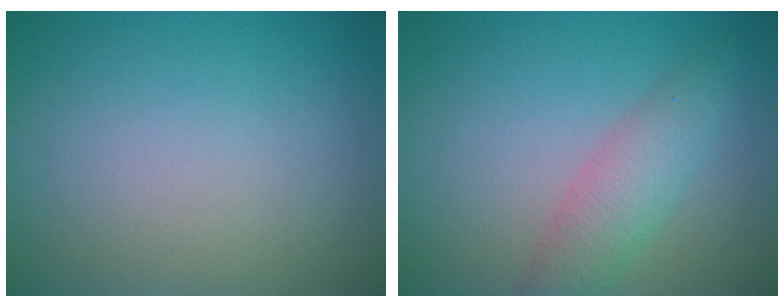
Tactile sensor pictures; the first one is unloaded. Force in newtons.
{"total": 3.5, "press": 3.5, "slide": 0.1}